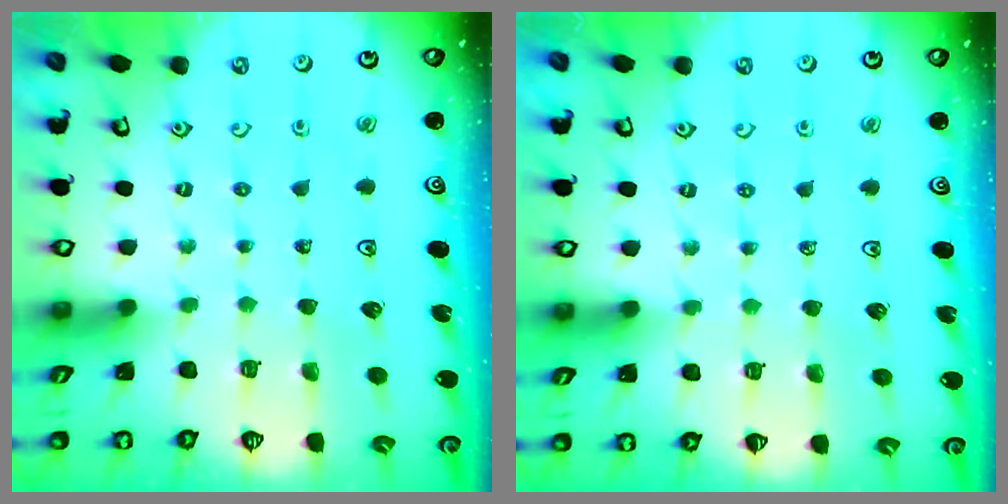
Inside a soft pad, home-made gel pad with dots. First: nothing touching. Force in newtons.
{"total": 3.3, "press": 3.3, "slide": 0.4}